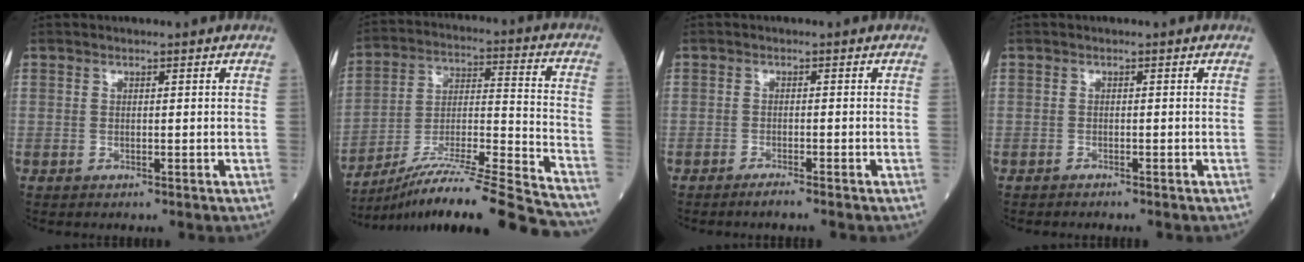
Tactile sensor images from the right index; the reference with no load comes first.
{"total": 25.6, "force": [-22.7, -0.5, 11.9], "torque": [-0.156, -0.021, -0.357]}
{"total": 1.8, "force": [-1.5, -0.4, 0.9], "torque": [-0.020, 0.000, -0.025]}
{"total": 1.4, "force": [-1.3, 0.1, 0.5], "torque": [-0.011, -0.001, -0.013]}